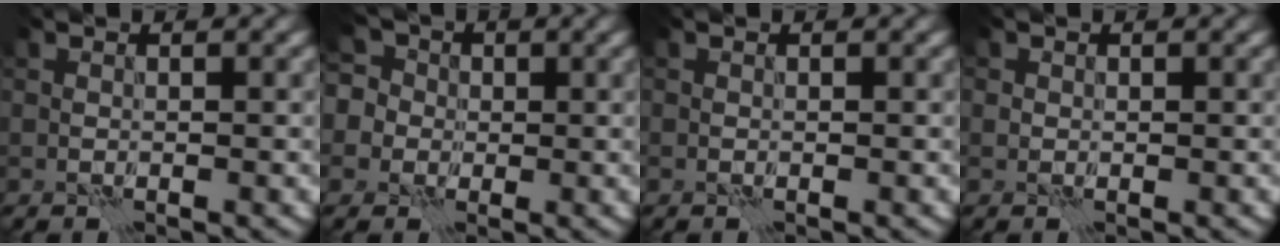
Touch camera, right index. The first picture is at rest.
{"total": 7.8, "force": [2.2, 6.7, 3.3], "torque": [-0.063, 0.037, -0.006]}
{"total": 0.0}
{"total": 0.6, "force": [0.0, 0.5, -0.3], "torque": [0.003, -0.004, -0.003]}